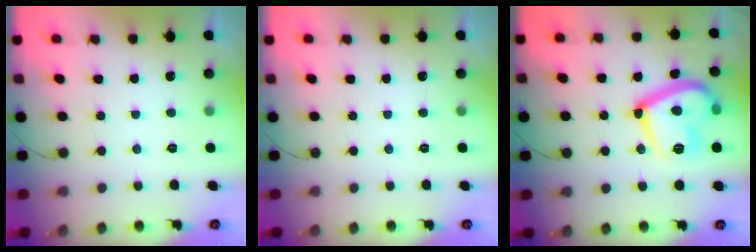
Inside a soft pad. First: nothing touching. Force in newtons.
{"total": 0.0}
{"total": 17.3, "press": 17.3, "slide": 1.5}